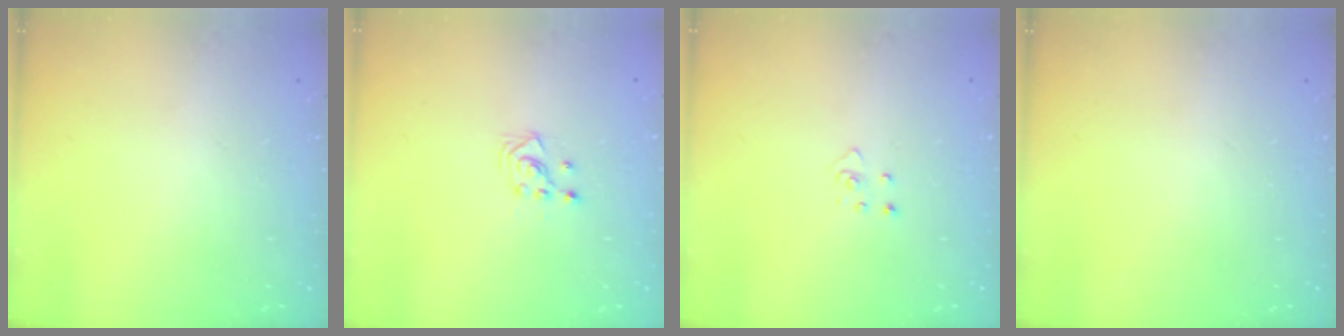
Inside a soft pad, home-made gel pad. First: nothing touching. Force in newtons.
{"total": 2.9, "press": 2.9, "slide": 0.3}
{"total": 3.2, "press": 3.2, "slide": 0.2}
{"total": 0.0}